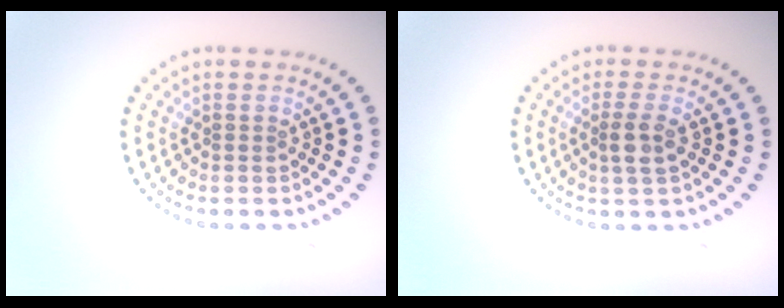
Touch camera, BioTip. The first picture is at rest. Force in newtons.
{"total": 2.1, "press": 1.7, "slide": 1.1}